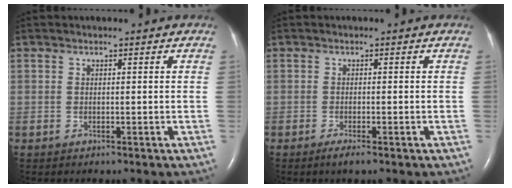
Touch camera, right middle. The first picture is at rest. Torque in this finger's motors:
{"motor_torque": [0.43, -0.30, 0.13, 0.04]}